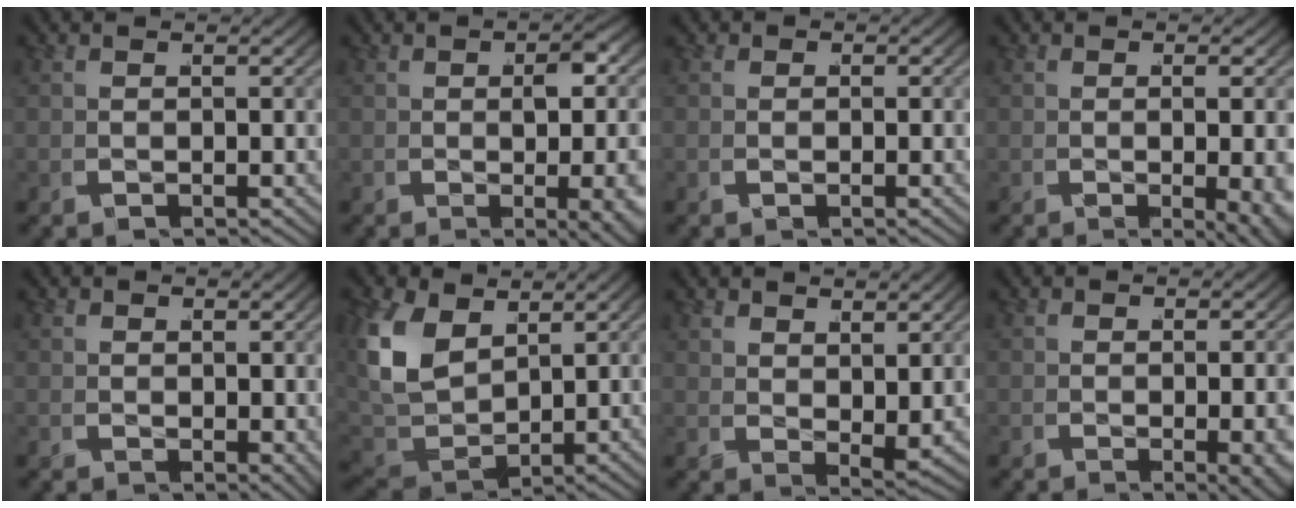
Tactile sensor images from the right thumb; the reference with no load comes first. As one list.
[{"total": 4.2, "force": [-0.3, 1.2, 4.0], "torque": [-0.050, -0.008, -0.002]}, {"total": 0.7, "force": [-0.4, 0.4, -0.4], "torque": [0.002, -0.007, -0.006]}, {"total": 3.9, "force": [-0.8, 0.9, 3.7], "torque": [-0.054, -0.014, -0.005]}, {"total": 0.7, "force": [0.6, 0.0, 0.1], "torque": [0.003, -0.001, 0.015]}, {"total": 6.7, "force": [0.5, 4.7, 4.8], "torque": [-0.140, -0.025, 0.019]}, {"total": 1.9, "force": [1.5, 0.4, 1.0], "torque": [-0.017, -0.002, 0.030]}, {"total": 2.1, "force": [-0.6, 0.5, 1.9], "torque": [-0.027, -0.013, 0.001]}]